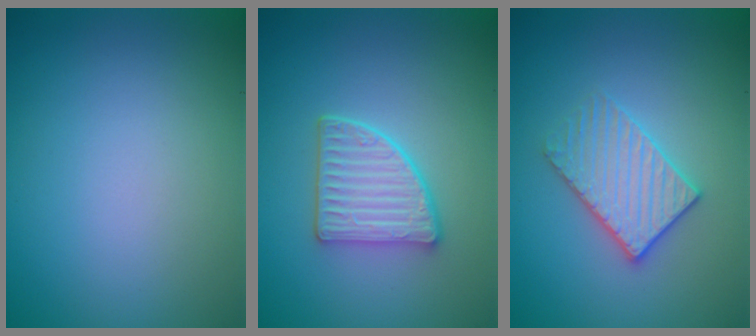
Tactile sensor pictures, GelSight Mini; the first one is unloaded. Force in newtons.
{"total": 3.8, "press": 3.3, "slide": 1.9}
{"total": 3.3, "press": 3.1, "slide": 1.1}